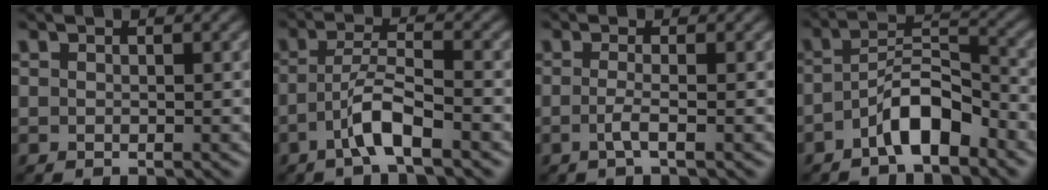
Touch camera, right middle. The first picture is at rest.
{"total": 3.7, "force": [-2.2, 0.4, 3.0], "torque": [-0.061, 0.015, -0.046]}
{"total": 1.4, "force": [-0.5, 0.1, 1.3], "torque": [-0.028, 0.002, -0.014]}
{"total": 5.4, "force": [-3.0, 2.1, 4.0], "torque": [-0.070, 0.018, -0.053]}